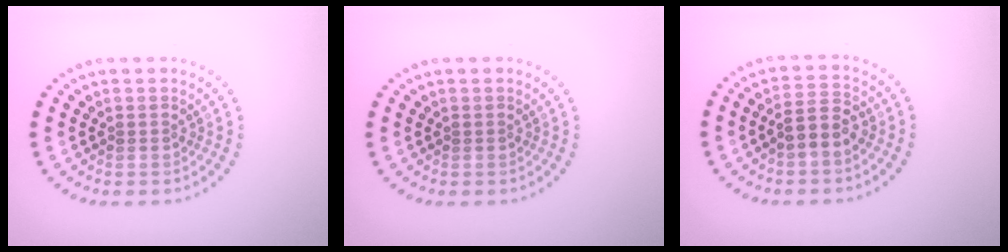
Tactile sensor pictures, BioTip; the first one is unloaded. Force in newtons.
{"total": 0.0}
{"total": 2.7, "press": 2.5, "slide": 0.9}